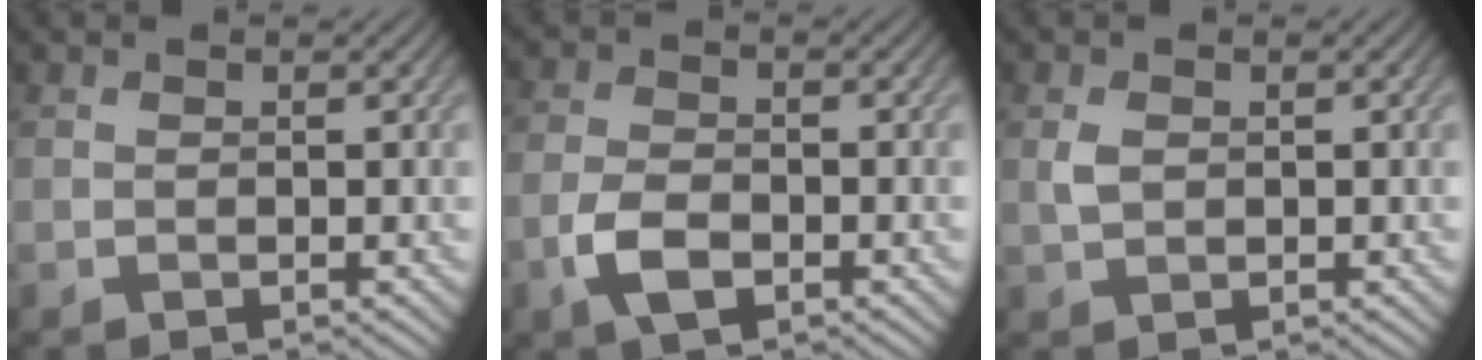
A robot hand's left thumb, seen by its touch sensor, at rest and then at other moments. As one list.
[{"total": 4.7, "force": [-2.4, 2.3, 3.3], "torque": [-0.077, -0.003, -0.056]}, {"total": 1.7, "force": [0.2, 1.0, 1.3], "torque": [-0.033, 0.001, 0.005]}]